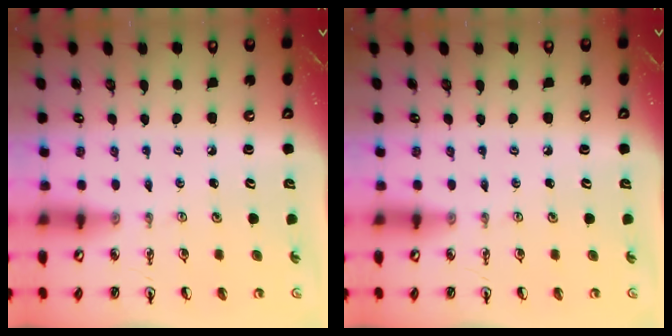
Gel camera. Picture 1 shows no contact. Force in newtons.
{"total": 0.0}